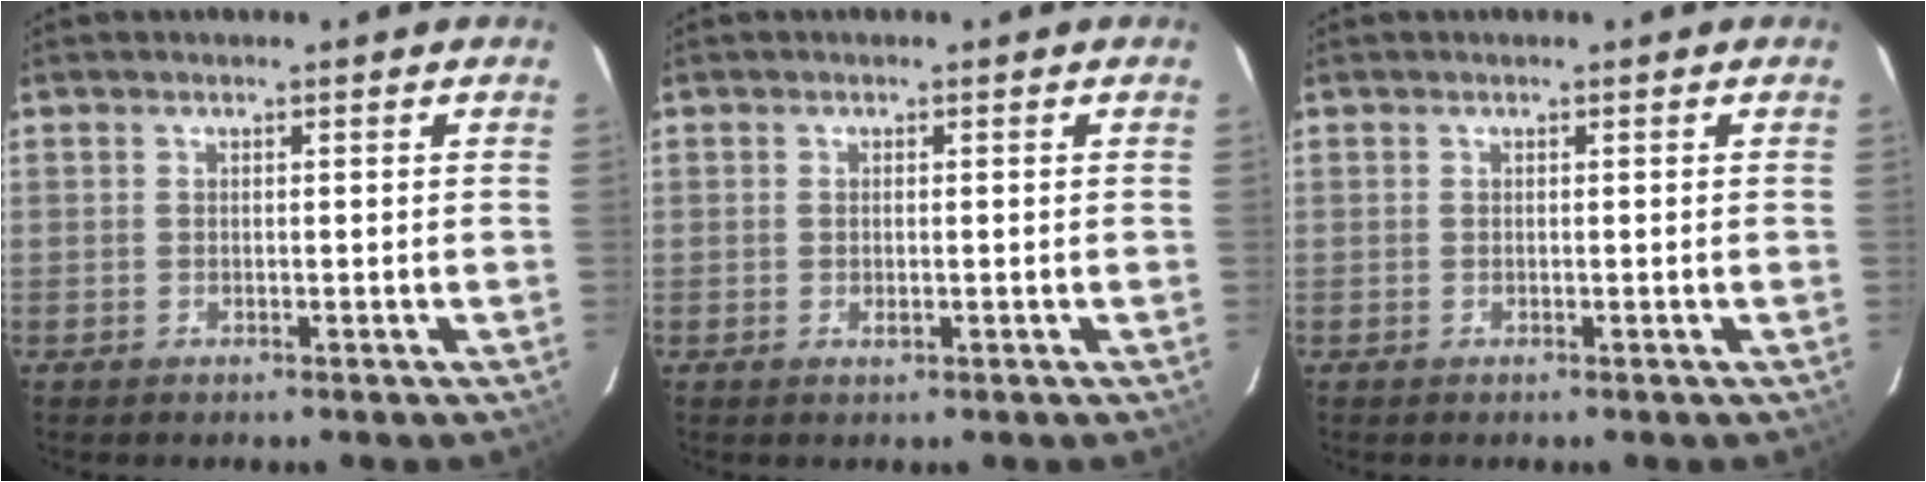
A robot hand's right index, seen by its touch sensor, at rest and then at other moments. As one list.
[{"total": 1.2, "force": [-0.2, 0.5, 1.1], "torque": [-0.020, 0.000, -0.002]}, {"total": 0.0}]